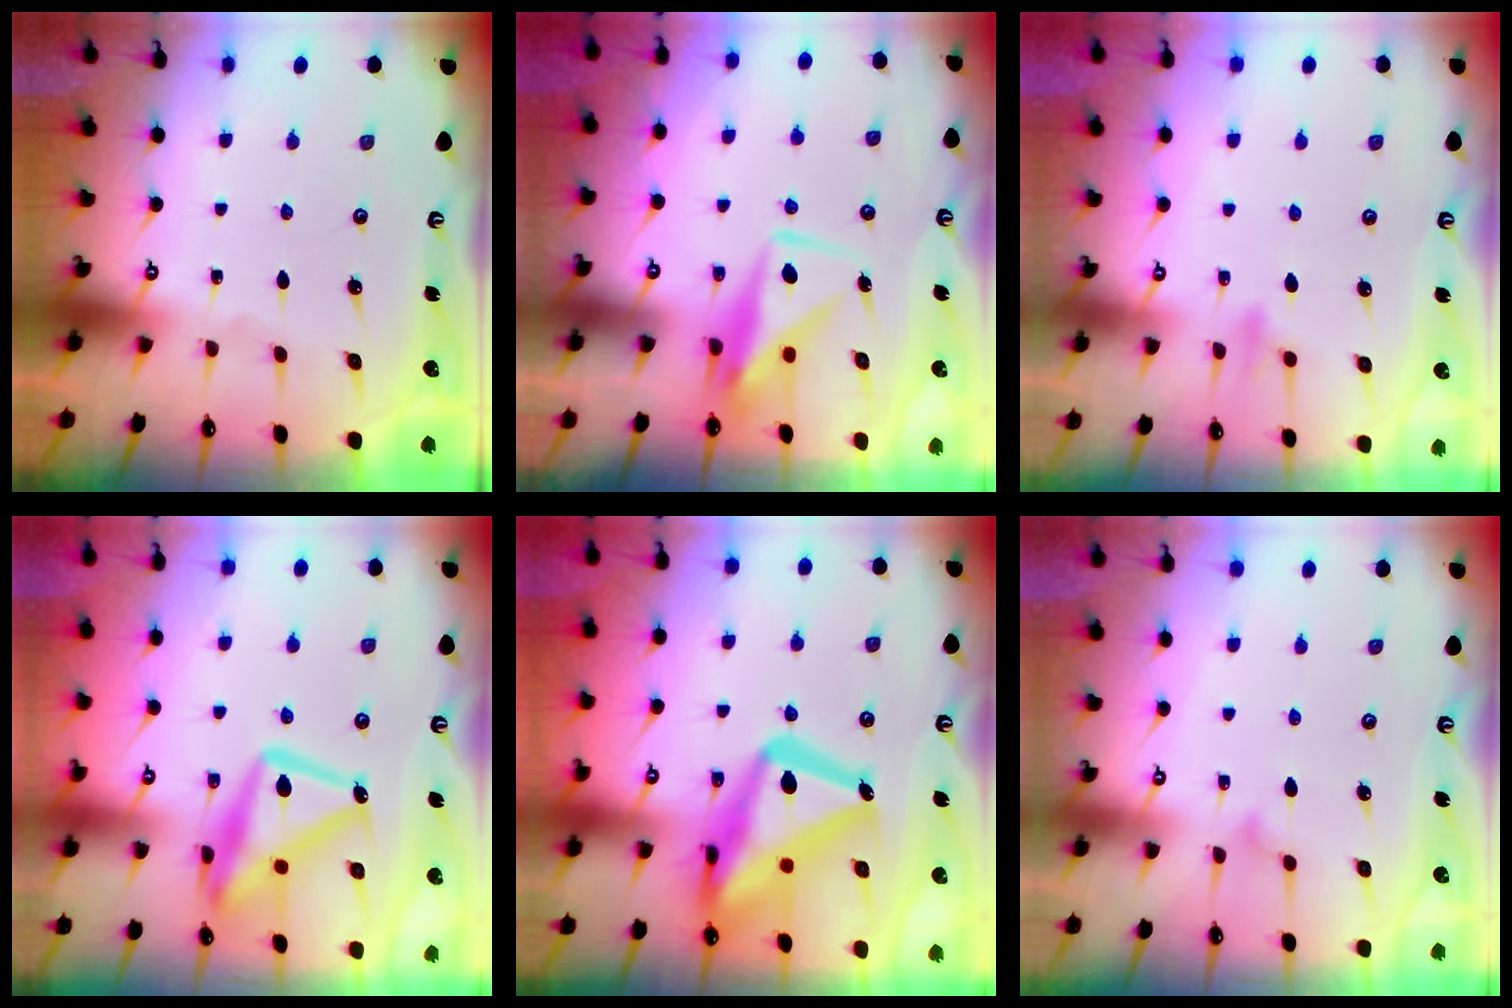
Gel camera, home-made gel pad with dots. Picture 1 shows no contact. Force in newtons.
{"total": 10.7, "press": 10.6, "slide": 0.5}
{"total": 7.3, "press": 7.1, "slide": 1.5}
{"total": 17.6, "press": 17.5, "slide": 1.3}
{"total": 24.5, "press": 24.4, "slide": 2.0}
{"total": 9.7, "press": 9.7, "slide": 0.2}